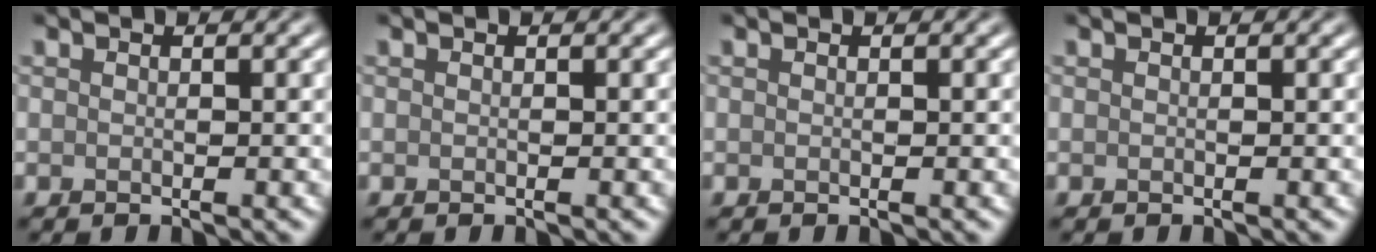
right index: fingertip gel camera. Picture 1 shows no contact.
{"total": 0.0}
{"total": 0.0}
{"total": 0.0}